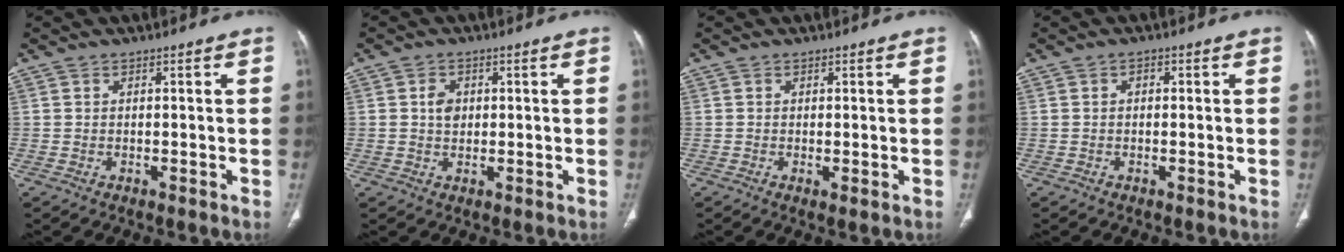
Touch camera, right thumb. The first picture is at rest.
{"total": 3.2, "force": [0.6, 2.4, 2.0], "torque": [-0.026, 0.000, 0.010]}
{"total": 1.0, "force": [-0.2, 0.4, 1.0], "torque": [-0.022, -0.006, -0.002]}
{"total": 1.2, "force": [0.2, 0.7, 0.9], "torque": [-0.016, 0.007, 0.004]}